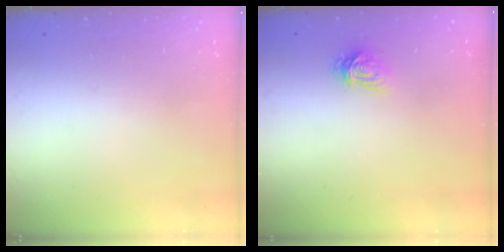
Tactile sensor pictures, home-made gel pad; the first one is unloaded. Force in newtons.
{"total": 3.7, "press": 3.7, "slide": 0.4}